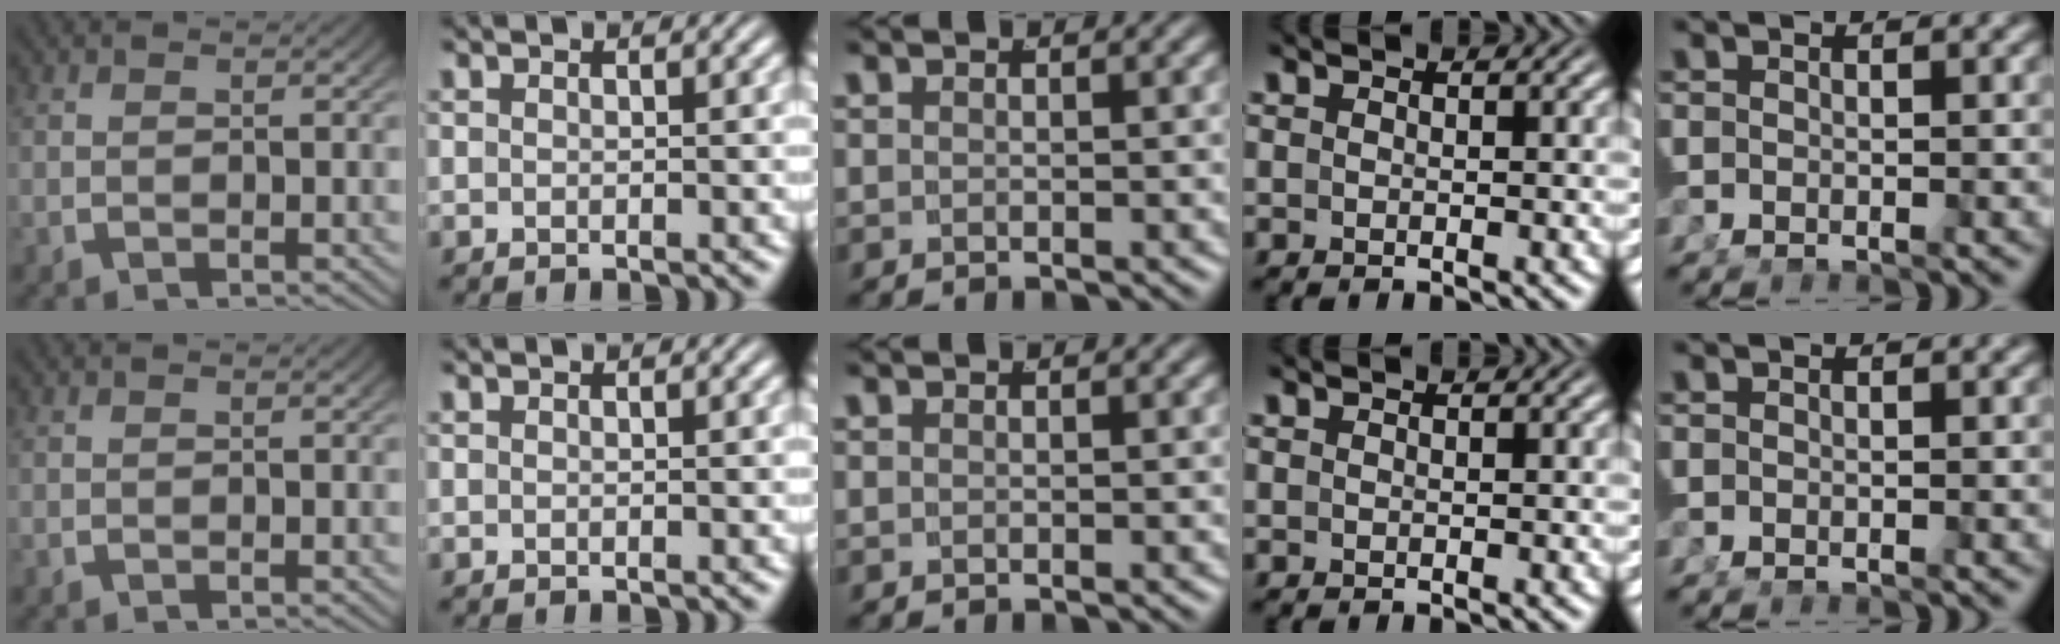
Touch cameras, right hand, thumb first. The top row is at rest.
{}